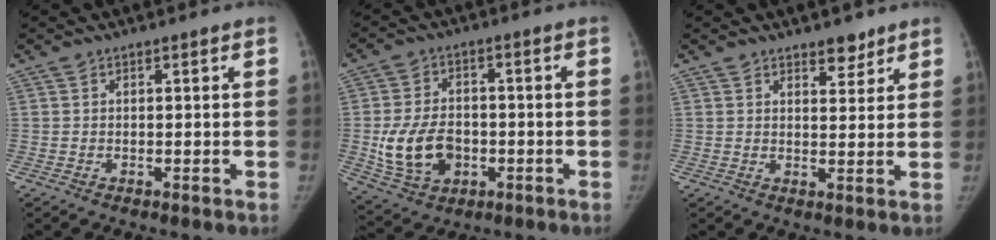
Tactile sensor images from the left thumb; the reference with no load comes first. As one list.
[{"total": 11.6, "force": [-2.2, 8.5, 7.6], "torque": [-0.122, 0.009, -0.027]}, {"total": 3.7, "force": [2.8, 1.7, 1.6], "torque": [0.001, -0.019, 0.044]}]